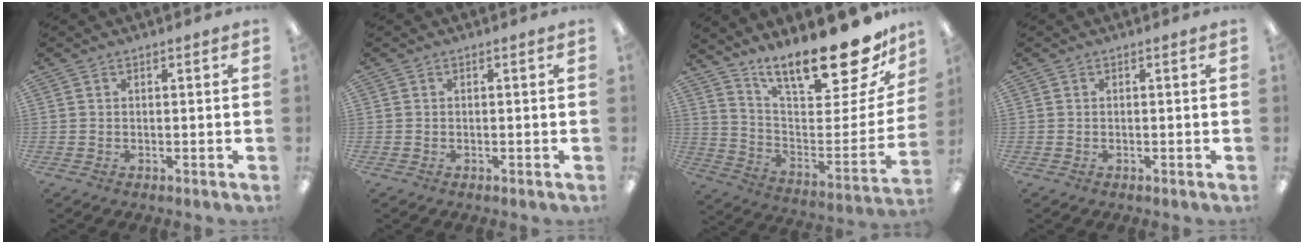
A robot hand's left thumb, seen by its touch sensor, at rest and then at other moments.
{"total": 0.0}
{"total": 22.1, "force": [17.0, 5.5, 13.0], "torque": [-0.182, -0.134, 0.280]}
{"total": 0.0}